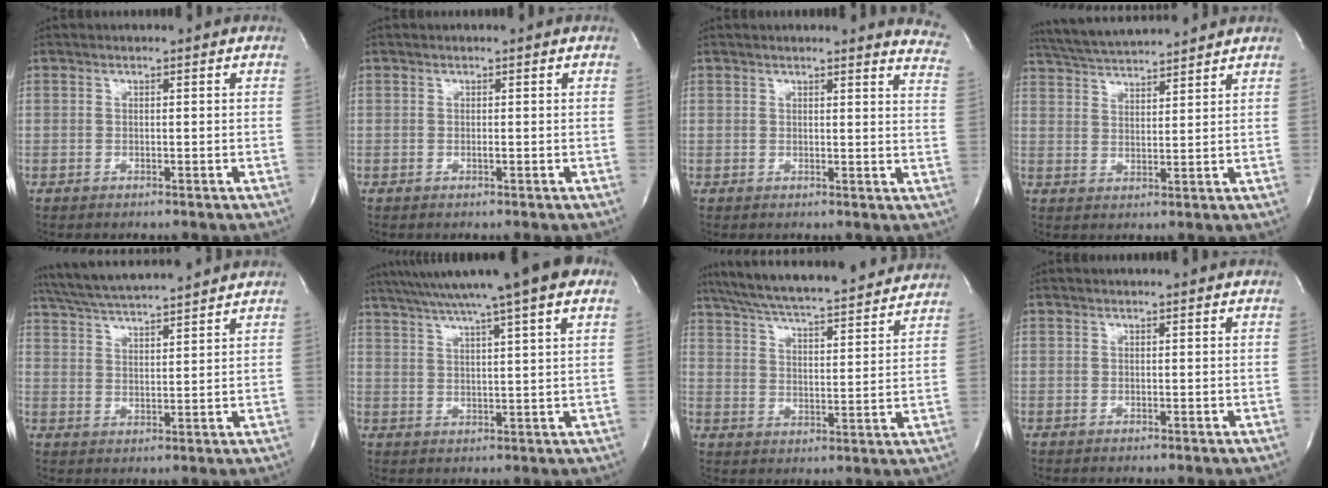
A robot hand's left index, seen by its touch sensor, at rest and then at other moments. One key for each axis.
{"total": 0.0}
{"total": 9.0, "fx": 8.6, "fy": 0.5, "fz": 2.5, "tx": -0.010, "ty": -0.059, "tz": 0.060}
{"total": 10.6, "fx": 10.0, "fy": 0.1, "fz": 3.6, "tx": -0.074, "ty": 0.022, "tz": 0.163}
{"total": 13.6, "fx": 12.5, "fy": 0.1, "fz": 5.6, "tx": -0.110, "ty": 0.024, "tz": 0.196}
{"total": 16.4, "fx": 12.5, "fy": -0.3, "fz": 10.6, "tx": -0.180, "ty": 0.032, "tz": 0.172}
{"total": 23.6, "fx": 21.3, "fy": 2.6, "fz": 9.8, "tx": -0.169, "ty": 0.001, "tz": 0.294}
{"total": 0.9, "fx": 0.9, "fy": -0.1, "fz": 0.3, "tx": -0.008, "ty": 0.003, "tz": 0.011}